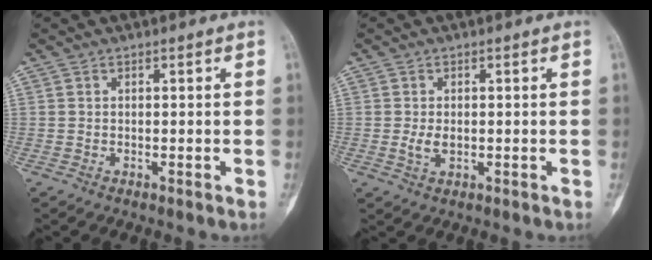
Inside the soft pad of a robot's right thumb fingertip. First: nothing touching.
{"total": 2.6, "force": [-0.2, 1.6, 2.0], "torque": [-0.041, -0.004, -0.001]}